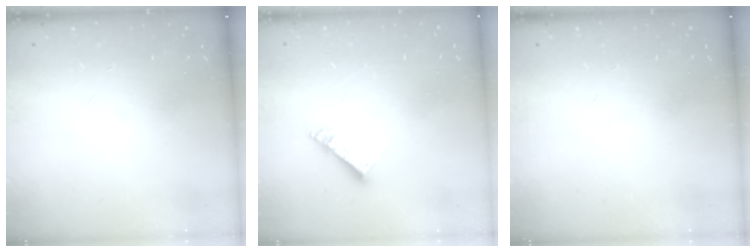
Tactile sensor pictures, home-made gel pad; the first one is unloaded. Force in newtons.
{"total": 6.6, "press": 6.5, "slide": 0.7}
{"total": 0.0}